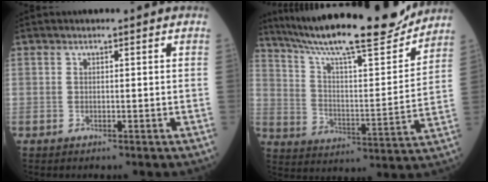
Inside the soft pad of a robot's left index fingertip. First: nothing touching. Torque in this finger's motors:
{"motor_torque": [1.06, -1.08, 0.51, 0.13]}